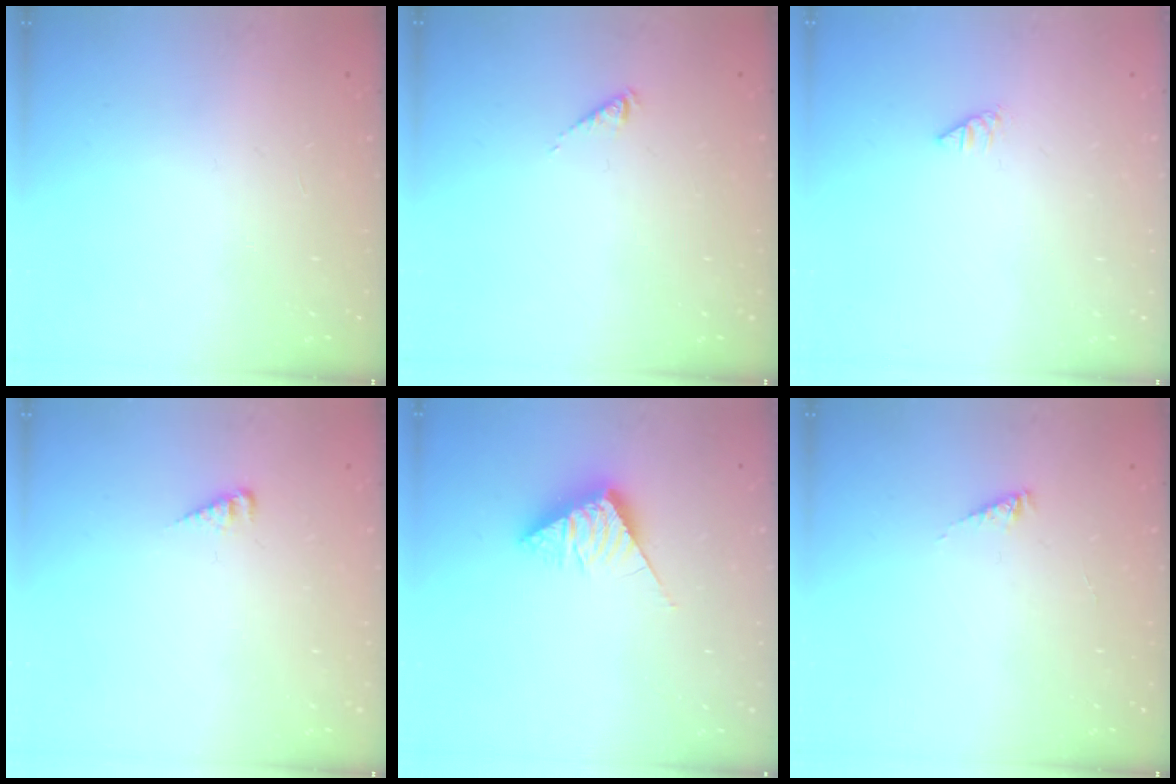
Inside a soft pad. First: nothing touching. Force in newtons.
{"total": 1.0, "press": 1.0, "slide": 0.3}
{"total": 0.0}
{"total": 3.4, "press": 3.4, "slide": 0.4}
{"total": 7.9, "press": 7.9, "slide": 0.4}
{"total": 1.7, "press": 1.6, "slide": 0.3}